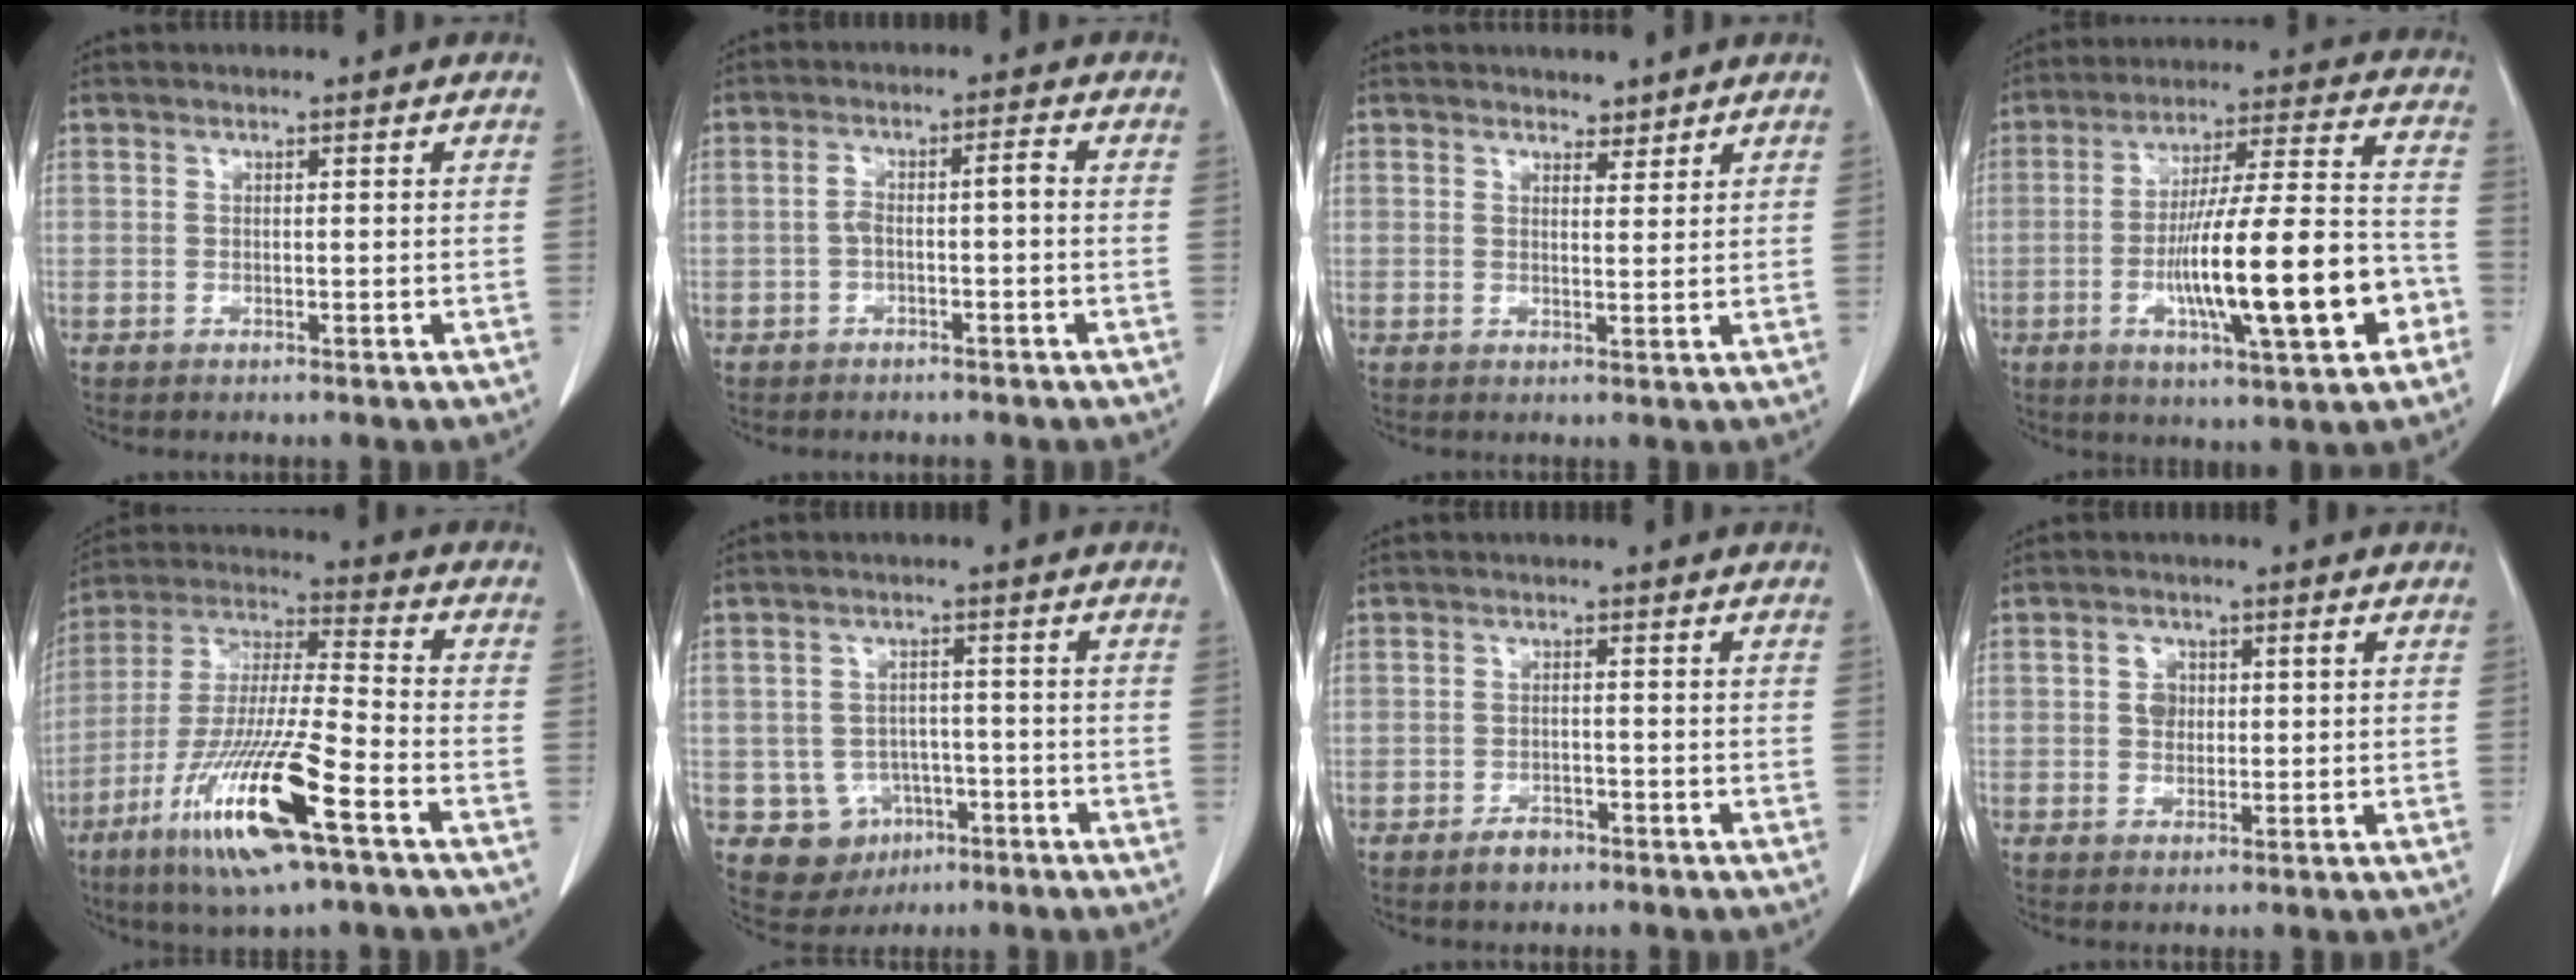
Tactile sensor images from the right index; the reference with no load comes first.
{"total": 3.4, "force": [-0.7, 0.7, 3.2], "torque": [-0.060, 0.019, -0.009]}
{"total": 2.5, "force": [2.3, 0.9, 0.4], "torque": [-0.001, 0.000, 0.036]}
{"total": 19.3, "force": [-5.5, 2.5, 18.3], "torque": [-0.301, 0.005, -0.080]}
{"total": 17.9, "force": [-8.8, 1.4, 15.5], "torque": [-0.327, -0.036, -0.164]}
{"total": 6.8, "force": [-2.4, 6.2, 1.3], "torque": [-0.020, 0.009, -0.025]}
{"total": 2.5, "force": [-1.8, 1.4, 1.0], "torque": [-0.016, 0.004, -0.023]}
{"total": 2.9, "force": [0.6, 2.2, 1.7], "torque": [-0.027, 0.007, 0.010]}